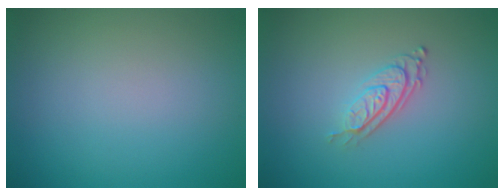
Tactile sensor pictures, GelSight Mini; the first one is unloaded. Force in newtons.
{"total": 2.8, "press": 2.0, "slide": 2.1}